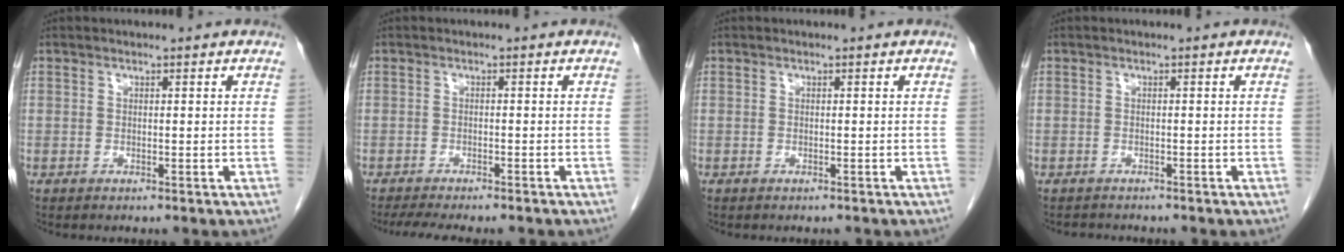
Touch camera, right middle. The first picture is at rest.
{"total": 8.7, "force": [-7.6, 1.4, 4.1], "torque": [-0.060, -0.009, -0.106]}
{"total": 1.1, "force": [-0.9, 0.3, 0.4], "torque": [-0.010, -0.002, -0.012]}
{"total": 2.3, "force": [-2.2, 0.6, 0.4], "torque": [-0.010, -0.007, -0.030]}